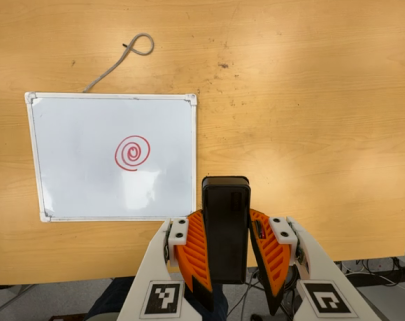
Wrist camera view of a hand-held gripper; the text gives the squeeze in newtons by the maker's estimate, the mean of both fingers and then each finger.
{"total": 8.6, "left": 7.0, "right": 10.1}